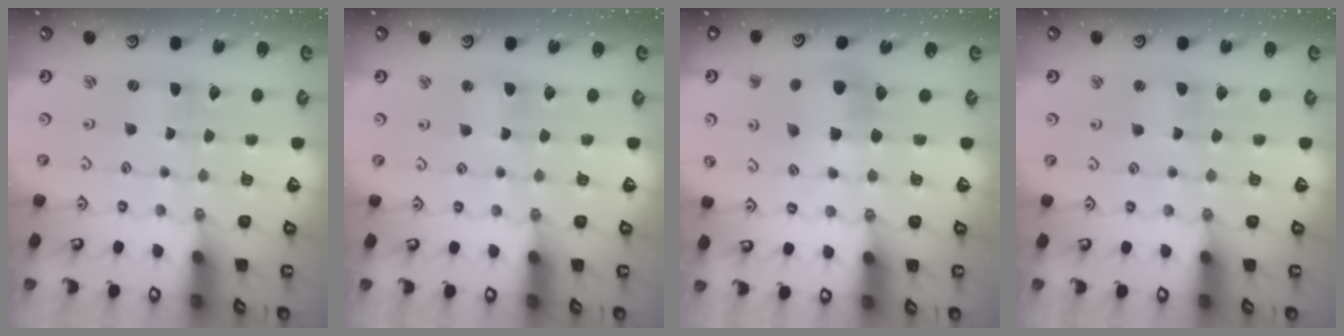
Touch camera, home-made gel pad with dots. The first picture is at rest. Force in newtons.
{"total": 2.6, "press": 2.5, "slide": 0.3}
{"total": 7.0, "press": 7.0, "slide": 0.6}
{"total": 2.0, "press": 2.0, "slide": 0.3}